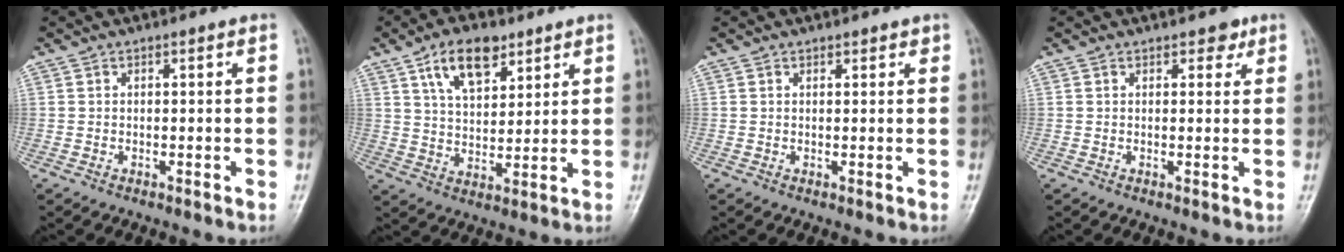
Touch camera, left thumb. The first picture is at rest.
{"total": 10.2, "force": [5.8, 5.3, 6.5], "torque": [-0.091, -0.028, 0.105]}
{"total": 1.2, "force": [0.9, 0.7, 0.3], "torque": [0.008, -0.005, 0.007]}
{"total": 2.0, "force": [1.3, 1.3, 0.8], "torque": [0.007, -0.005, 0.012]}